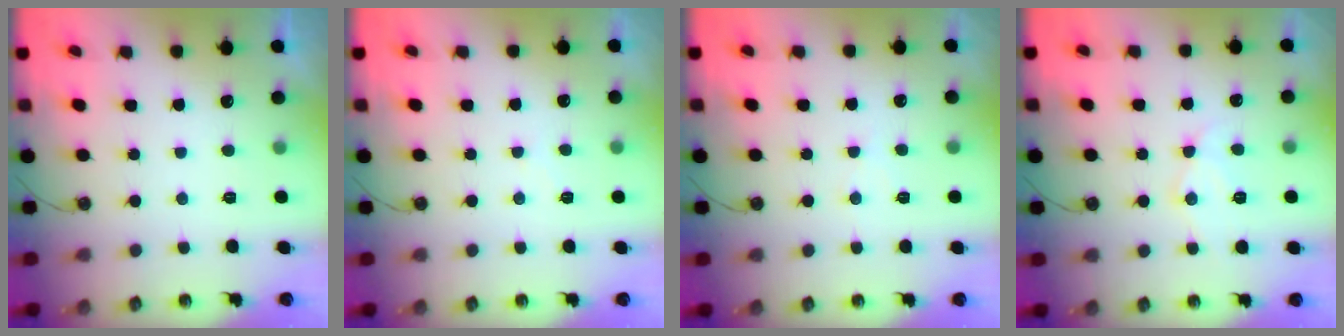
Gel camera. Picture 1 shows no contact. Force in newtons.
{"total": 5.5, "press": 5.4, "slide": 0.8}
{"total": 3.2, "press": 3.2, "slide": 0.5}
{"total": 11.0, "press": 11.0, "slide": 0.8}